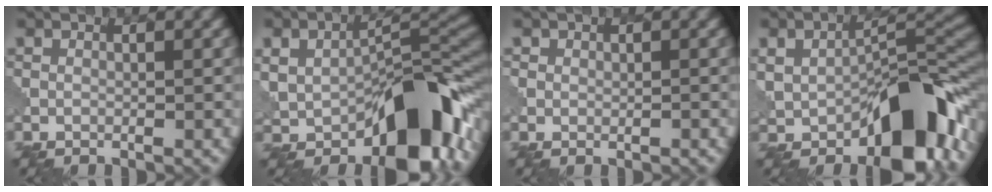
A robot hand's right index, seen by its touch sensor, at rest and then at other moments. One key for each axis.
{"total": 12.5, "fx": -4.0, "fy": 7.0, "fz": 9.6, "tx": -0.137, "ty": 0.000, "tz": -0.061}
{"total": 1.3, "fx": 0.4, "fy": 1.1, "fz": 0.4, "tx": -0.001, "ty": -0.003, "tz": 0.001}
{"total": 11.3, "fx": -3.8, "fy": 6.1, "fz": 8.8, "tx": -0.125, "ty": 0.002, "tz": -0.057}